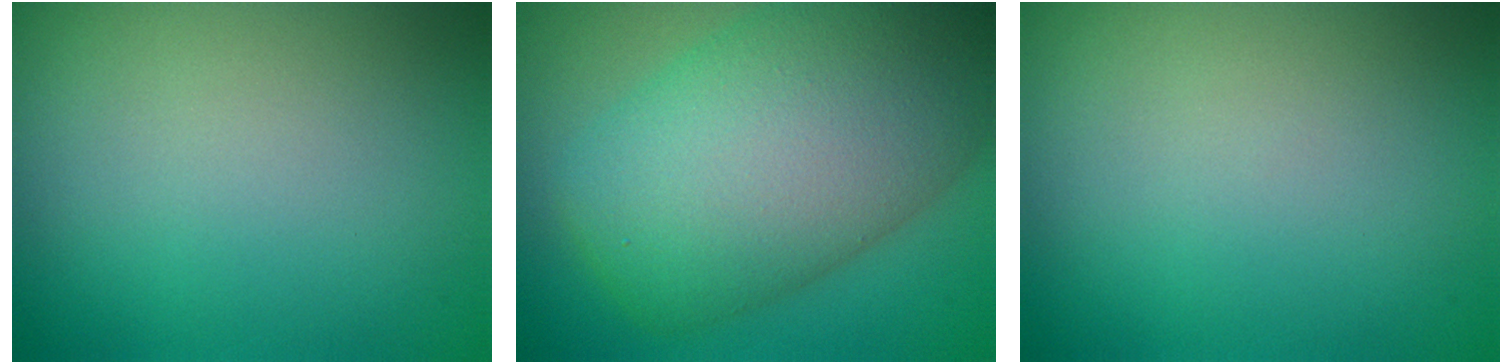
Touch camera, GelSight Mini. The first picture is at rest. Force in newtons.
{"total": 12.3, "press": 12.3, "slide": 0.5}
{"total": 0.0}